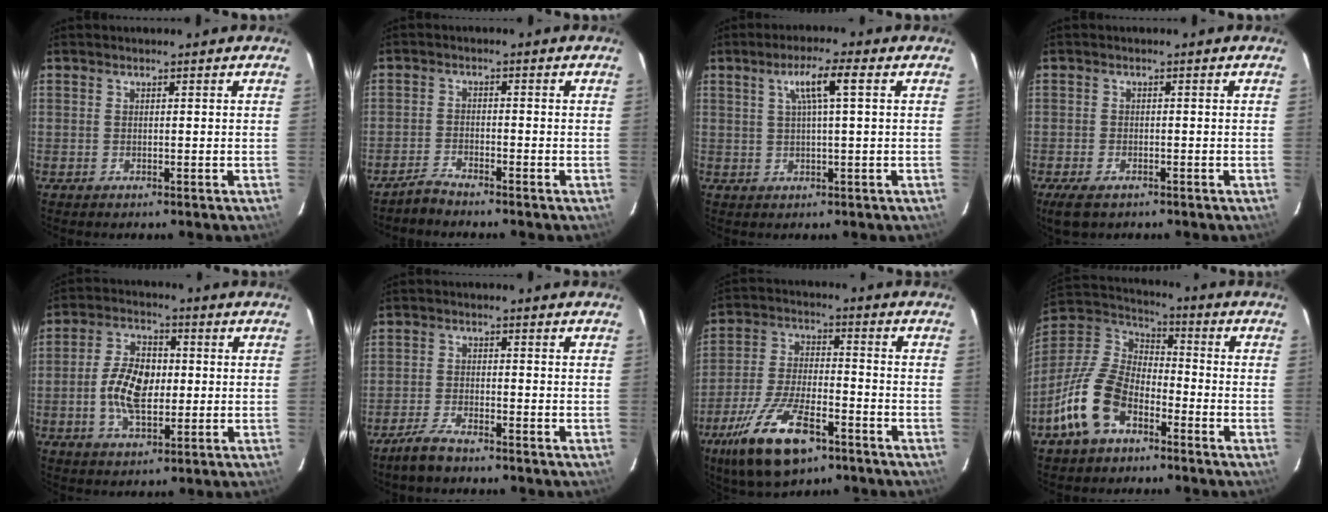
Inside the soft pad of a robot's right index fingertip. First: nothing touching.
{"total": 3.1, "force": [-2.9, 0.3, 0.9], "torque": [-0.033, 0.000, -0.060]}
{"total": 5.5, "force": [1.7, -0.1, 5.3], "torque": [-0.095, 0.007, 0.032]}
{"total": 4.7, "force": [-3.2, 2.2, 2.7], "torque": [-0.067, -0.014, -0.057]}
{"total": 10.2, "force": [-0.9, 5.7, 8.4], "torque": [-0.168, 0.011, -0.016]}
{"total": 5.1, "force": [-4.2, 1.2, 2.7], "torque": [-0.078, -0.003, -0.083]}
{"total": 15.5, "force": [-9.4, 5.9, 10.9], "torque": [-0.230, -0.026, -0.171]}
{"total": 15.6, "force": [-8.5, 8.6, 9.8], "torque": [-0.214, 0.004, -0.166]}